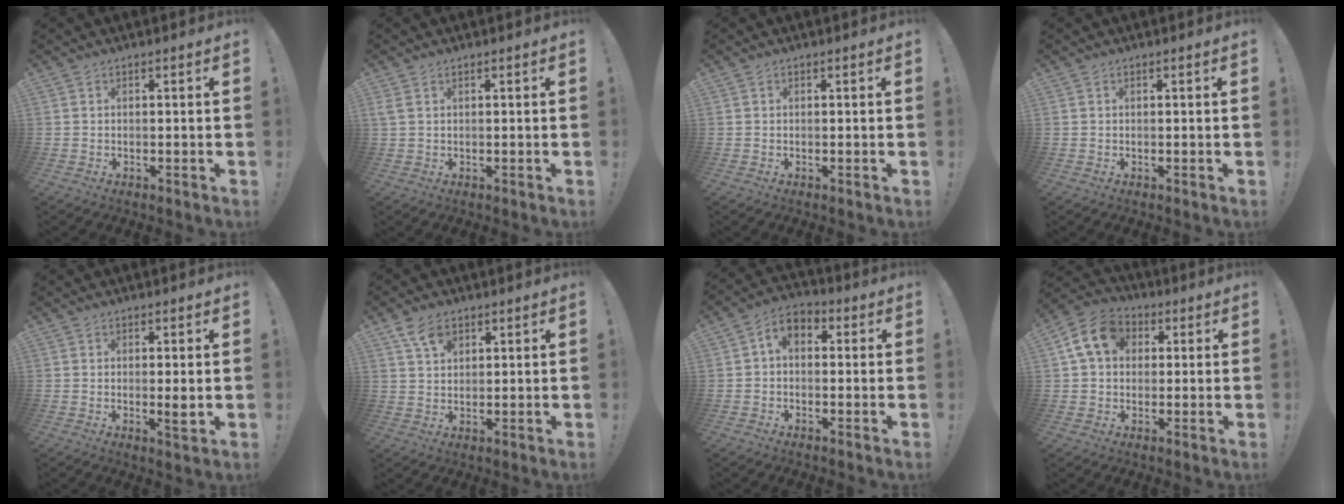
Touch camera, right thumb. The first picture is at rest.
{"total": 2.1, "force": [1.1, 0.9, 1.5], "torque": [-0.035, 0.004, 0.022]}
{"total": 0.0}
{"total": 0.0}
{"total": 3.4, "force": [0.4, 0.3, 3.4], "torque": [-0.031, -0.016, 0.002]}
{"total": 5.9, "force": [3.5, 3.8, 3.0], "torque": [-0.042, -0.011, 0.065]}
{"total": 5.3, "force": [0.3, 3.8, 3.8], "torque": [-0.071, 0.003, 0.007]}
{"total": 12.4, "force": [3.7, 9.6, 6.9], "torque": [-0.114, 0.004, 0.074]}